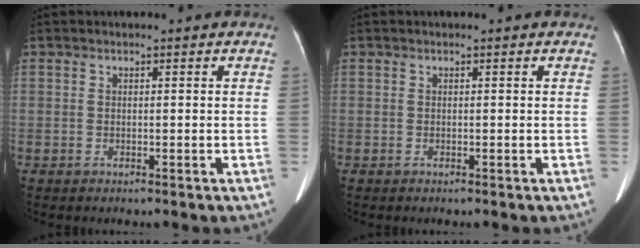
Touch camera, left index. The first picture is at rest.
{"total": 0.0}